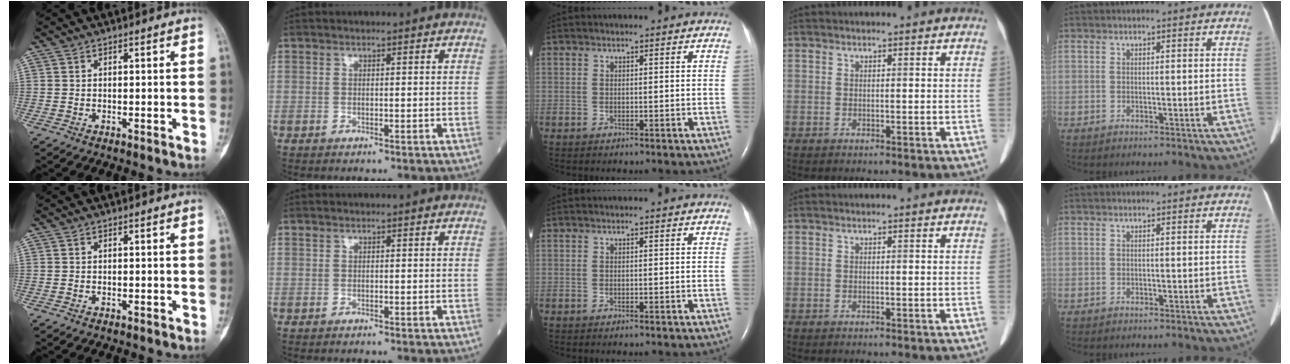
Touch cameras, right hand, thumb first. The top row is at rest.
{}